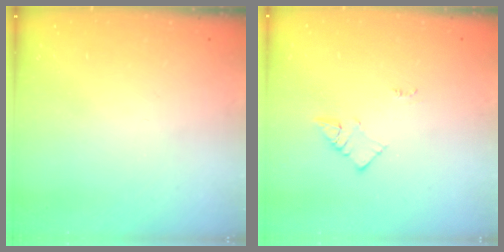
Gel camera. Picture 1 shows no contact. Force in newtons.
{"total": 2.7, "press": 2.6, "slide": 0.4}